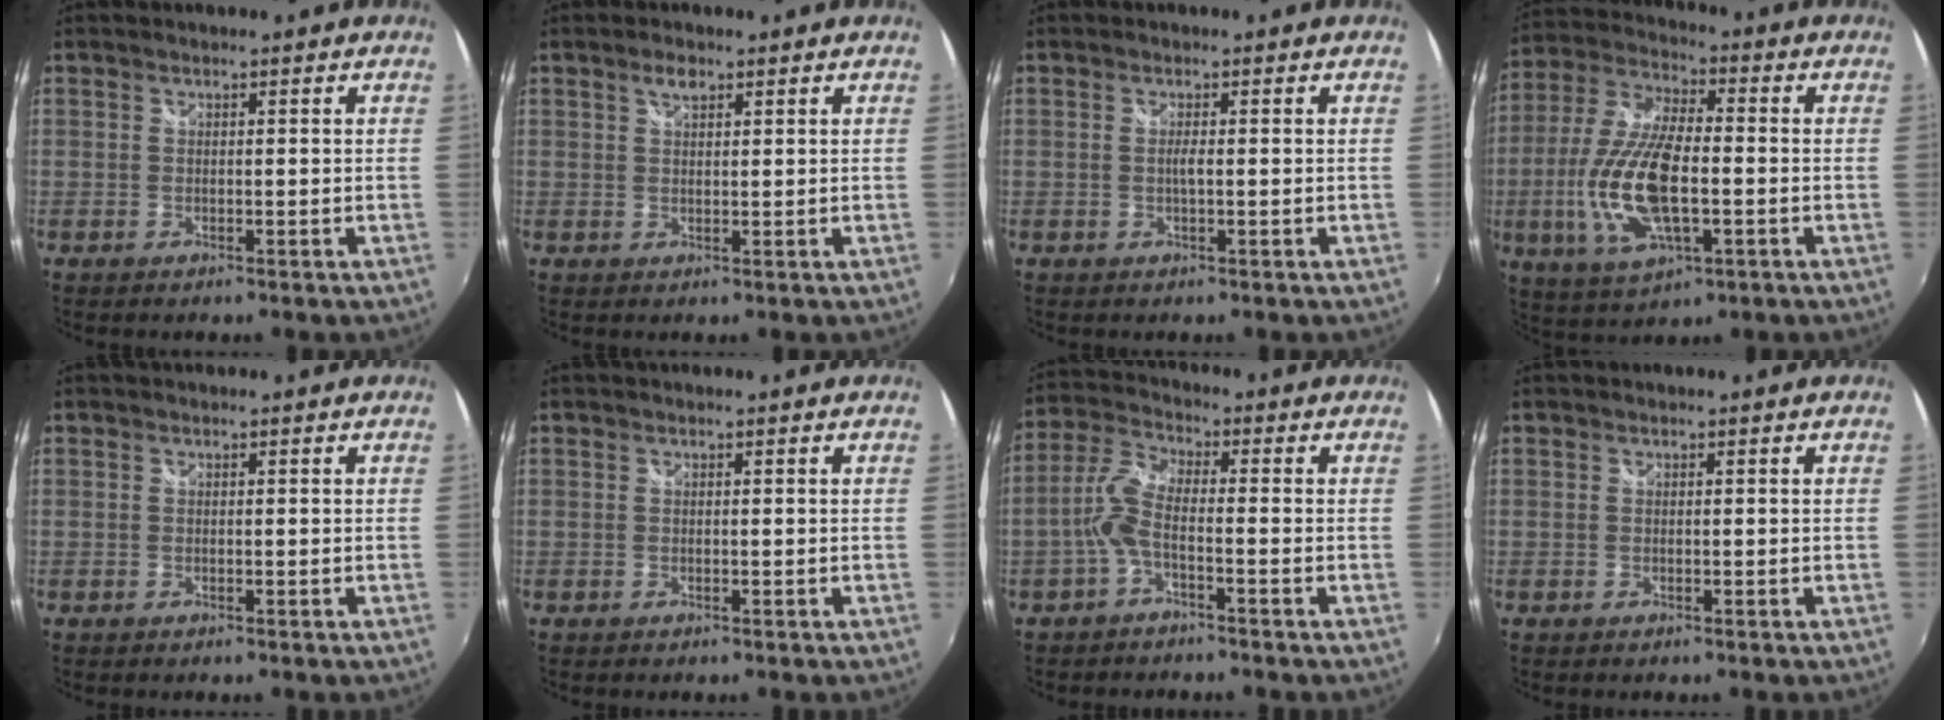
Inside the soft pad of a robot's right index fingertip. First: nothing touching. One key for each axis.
{"total": 2.1, "fx": 1.3, "fy": 1.0, "fz": 1.3, "tx": -0.021, "ty": 0.005, "tz": 0.023}
{"total": 1.1, "fx": -0.1, "fy": -0.1, "fz": 1.1, "tx": -0.021, "ty": -0.001, "tz": -0.003}
{"total": 16.6, "fx": -3.3, "fy": 6.5, "fz": 15.0, "tx": -0.315, "ty": -0.007, "tz": -0.061}
{"total": 0.0}
{"total": 0.0}
{"total": 5.6, "fx": -2.0, "fy": 1.4, "fz": 5.0, "tx": -0.120, "ty": 0.011, "tz": -0.043}
{"total": 0.0}